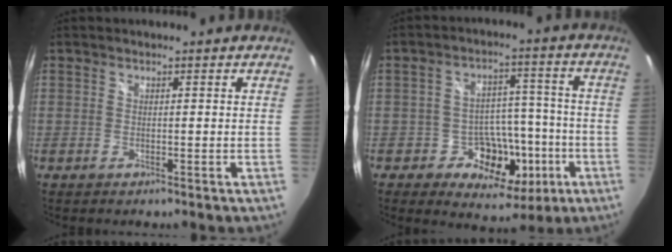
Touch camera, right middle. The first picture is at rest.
{"total": 11.4, "force": [-4.6, 8.8, 5.6], "torque": [-0.092, 0.023, -0.049]}